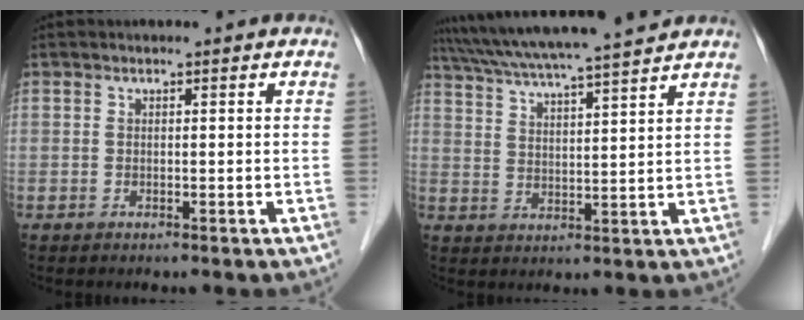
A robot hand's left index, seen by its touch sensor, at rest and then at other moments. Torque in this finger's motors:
{"motor_torque": [1.09, -1.05, 0.68, 0.12]}